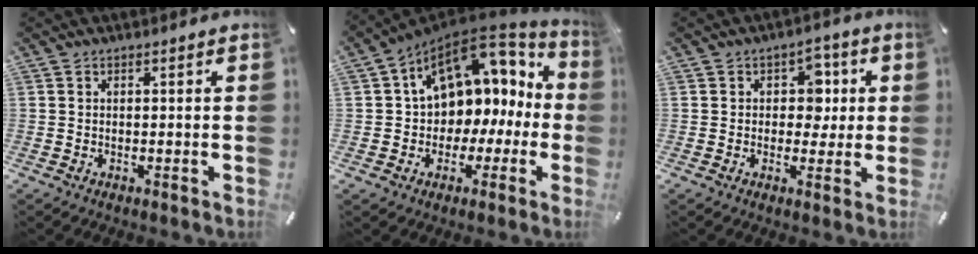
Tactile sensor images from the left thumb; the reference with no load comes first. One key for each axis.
{"total": 12.5, "fx": 5.9, "fy": 9.4, "fz": 5.8, "tx": -0.088, "ty": -0.054, "tz": 0.109}
{"total": 6.6, "fx": 0.7, "fy": 5.5, "fz": 3.7, "tx": -0.042, "ty": 0.002, "tz": 0.006}